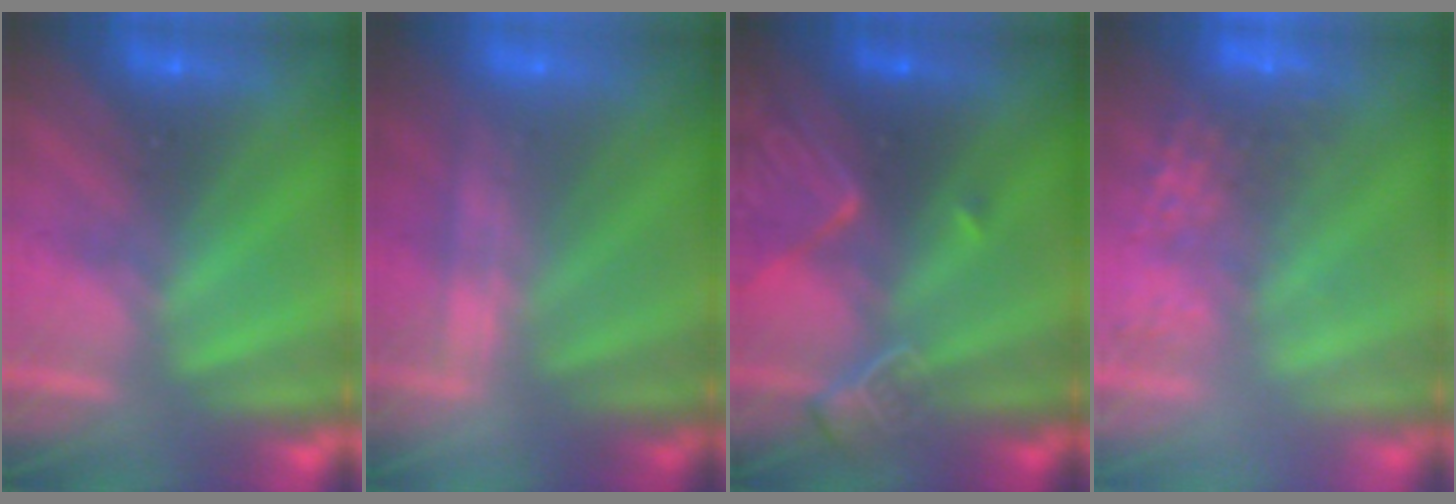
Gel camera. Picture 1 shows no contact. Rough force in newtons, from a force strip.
{"total": 2.2}
{"total": 3.3}
{"total": 9.1}